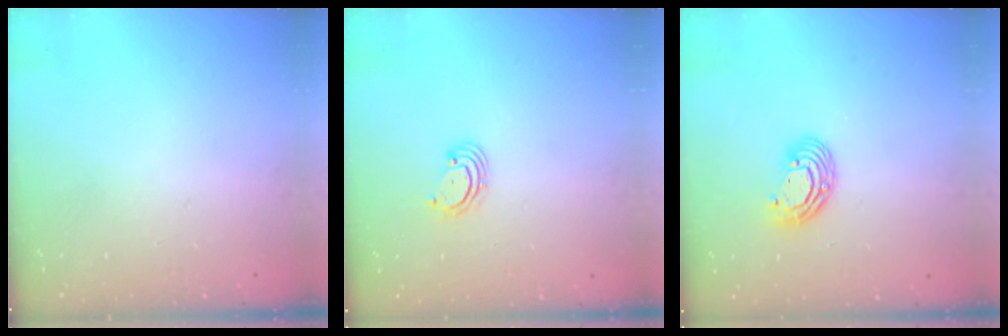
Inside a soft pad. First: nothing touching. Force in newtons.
{"total": 2.7, "press": 2.7, "slide": 0.7}
{"total": 8.0, "press": 7.9, "slide": 1.2}